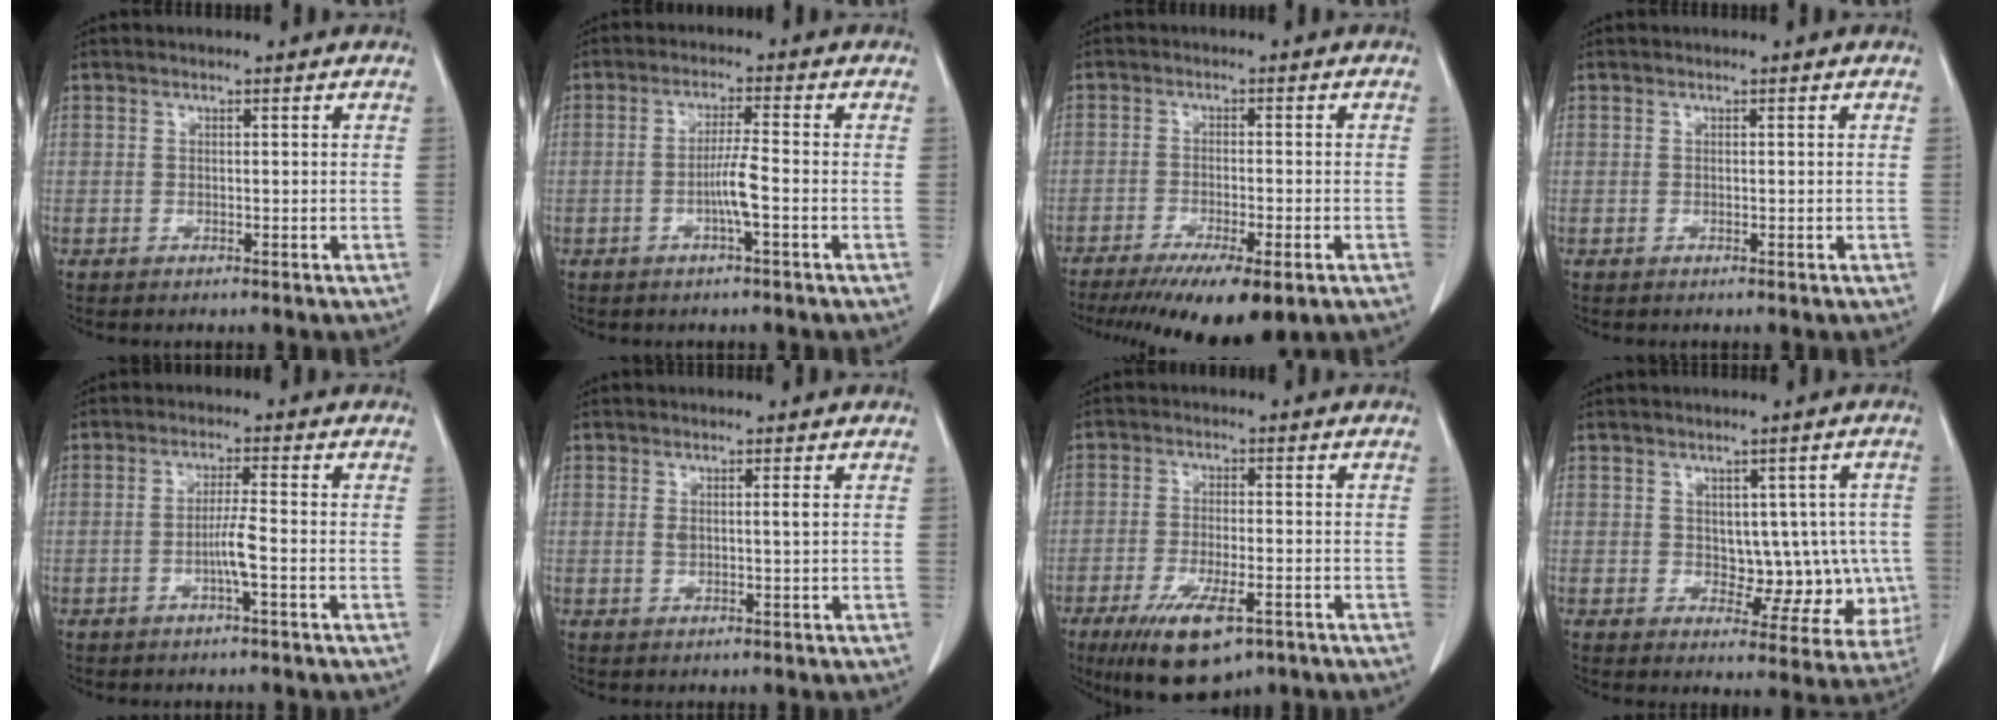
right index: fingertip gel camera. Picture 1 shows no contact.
{"total": 4.0, "force": [-1.2, -0.3, 3.8], "torque": [-0.072, 0.003, -0.022]}
{"total": 11.7, "force": [-7.9, 2.0, 8.3], "torque": [-0.125, -0.025, -0.123]}
{"total": 0.0}
{"total": 3.3, "force": [-1.0, -0.4, 3.1], "torque": [-0.057, 0.002, -0.020]}
{"total": 1.5, "force": [0.5, 0.1, 1.4], "torque": [-0.028, 0.004, 0.013]}
{"total": 10.4, "force": [-5.9, 3.3, 7.9], "torque": [-0.139, -0.019, -0.091]}
{"total": 8.4, "force": [0.3, 5.4, 6.5], "torque": [-0.053, 0.019, 0.023]}